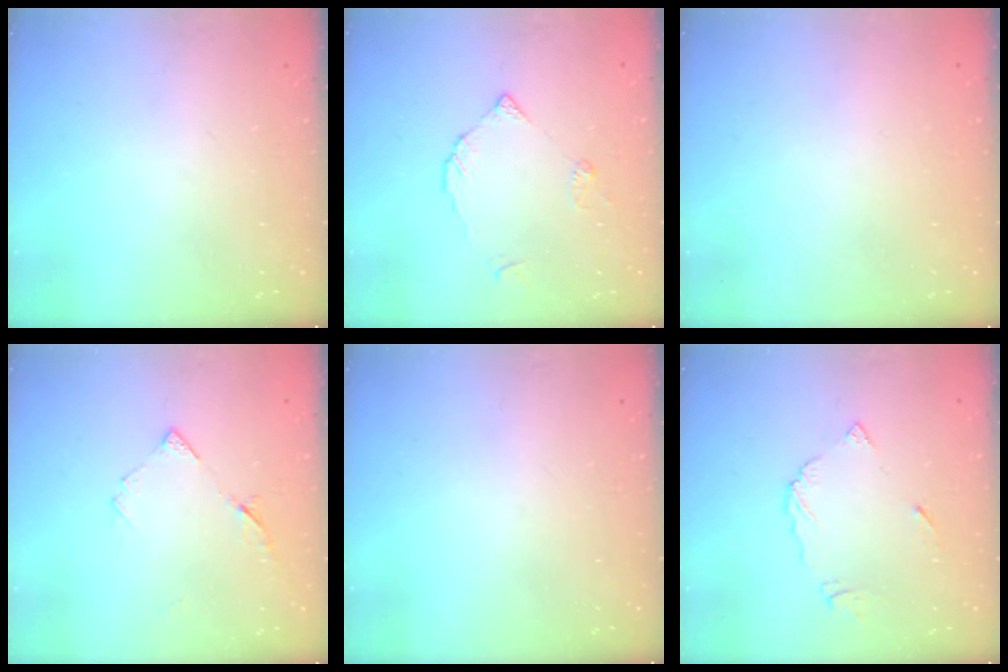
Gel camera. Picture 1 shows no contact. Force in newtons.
{"total": 4.0, "press": 4.0, "slide": 0.4}
{"total": 1.9, "press": 1.9, "slide": 0.1}
{"total": 6.5, "press": 6.4, "slide": 0.9}
{"total": 0.0}
{"total": 7.1, "press": 7.1, "slide": 0.9}